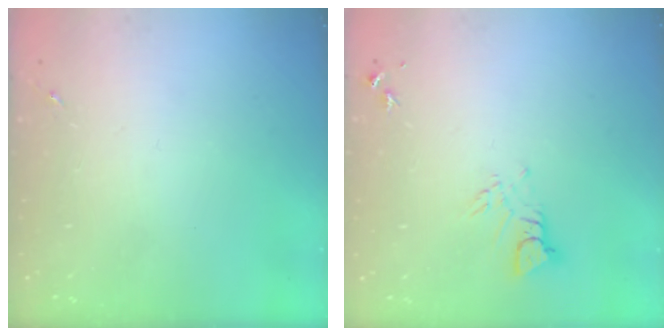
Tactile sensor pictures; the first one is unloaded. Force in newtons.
{"total": 3.7, "press": 3.7, "slide": 0.4}